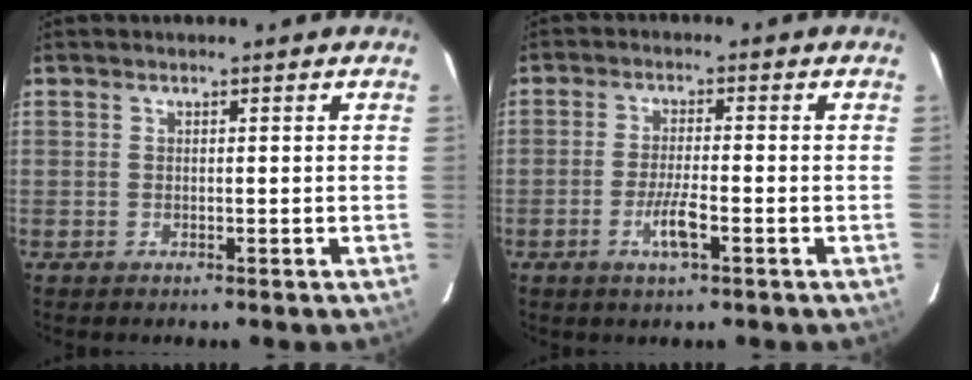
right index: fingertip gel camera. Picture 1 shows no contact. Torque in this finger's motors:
{"motor_torque": [0.71, -0.34, 0.41, 0.08]}